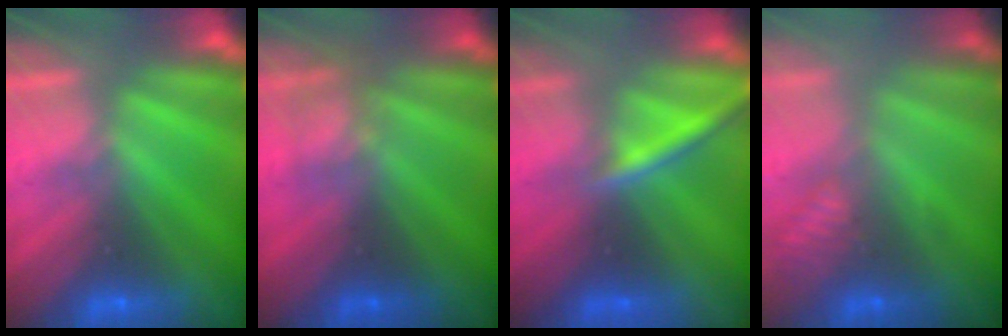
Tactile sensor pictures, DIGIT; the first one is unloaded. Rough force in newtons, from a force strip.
{"total": 2.4}
{"total": 2.3}
{"total": 2.5}